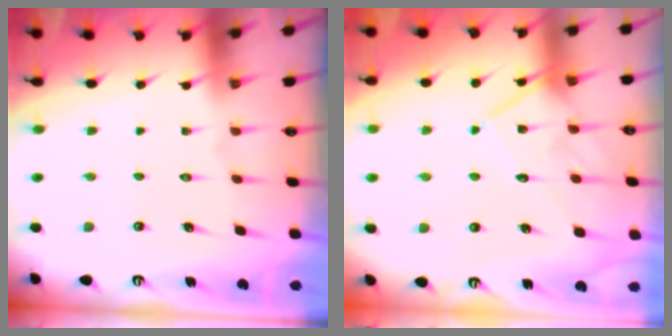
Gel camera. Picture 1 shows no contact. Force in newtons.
{"total": 11.9, "press": 11.9, "slide": 0.9}